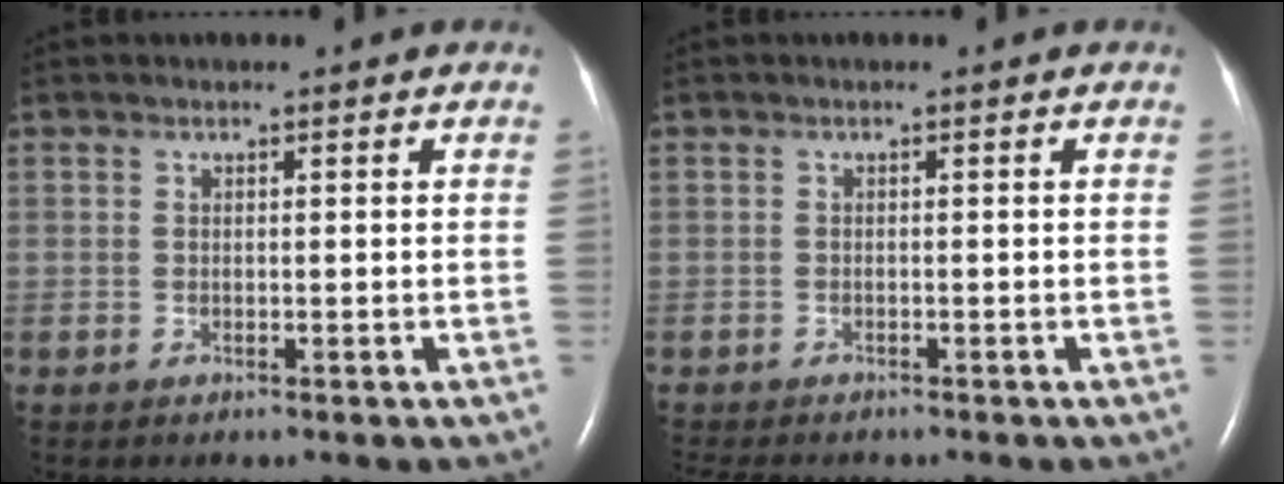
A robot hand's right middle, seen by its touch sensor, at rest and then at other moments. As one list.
[{"total": 5.1, "force": [-4.4, 1.5, 2.1], "torque": [-0.033, -0.009, -0.063]}]